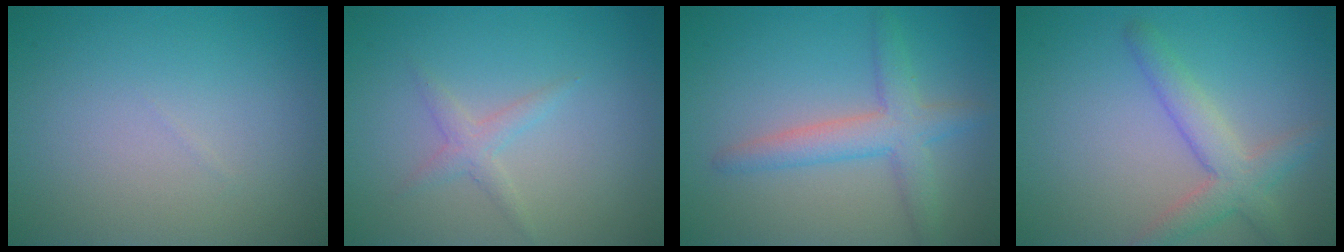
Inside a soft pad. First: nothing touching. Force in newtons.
{"total": 1.5, "press": 1.5, "slide": 0.1}
{"total": 3.9, "press": 3.9, "slide": 0.1}
{"total": 3.6, "press": 3.6, "slide": 0.1}